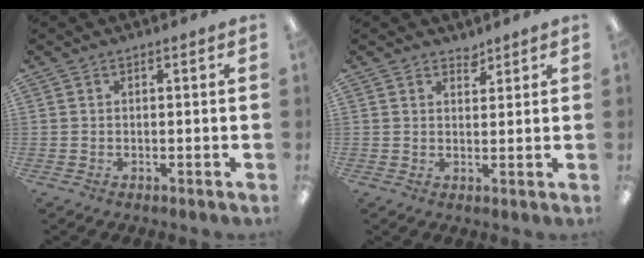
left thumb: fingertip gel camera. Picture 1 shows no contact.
{"total": 2.6, "force": [2.3, 1.2, 0.2], "torque": [0.009, -0.018, 0.039]}